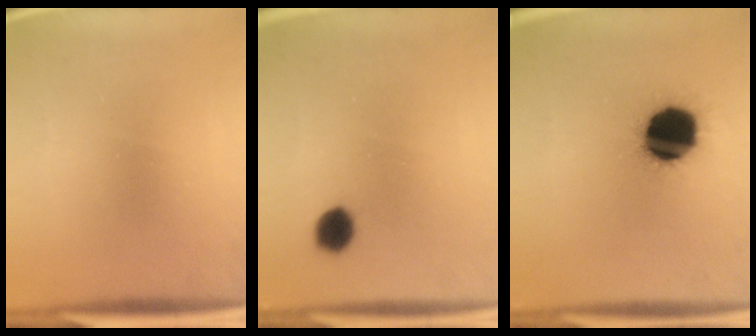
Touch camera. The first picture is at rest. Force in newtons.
{"total": 4.2}
{"total": 19.5}